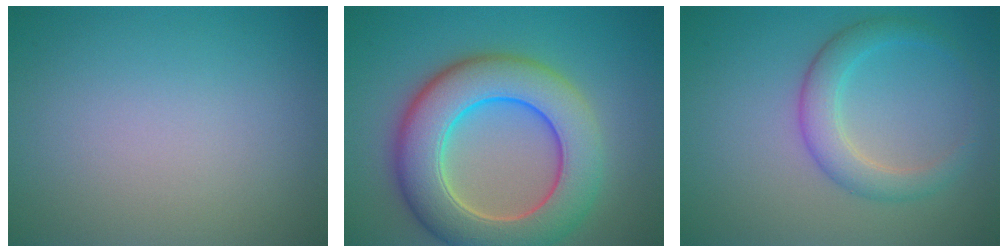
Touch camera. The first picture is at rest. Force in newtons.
{"total": 10.1, "press": 10.1, "slide": 0.6}
{"total": 2.6, "press": 2.6, "slide": 0.2}